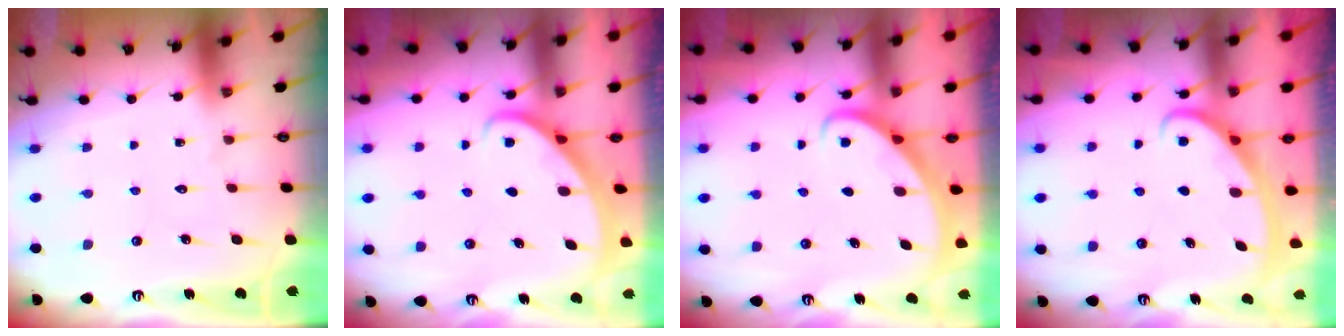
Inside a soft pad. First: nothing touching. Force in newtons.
{"total": 2.1, "press": 2.1, "slide": 0.2}
{"total": 2.7, "press": 2.7, "slide": 0.2}
{"total": 2.9, "press": 2.9, "slide": 0.4}